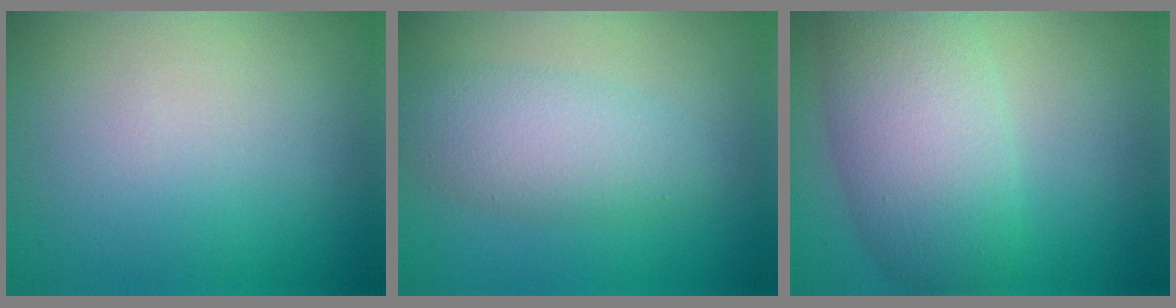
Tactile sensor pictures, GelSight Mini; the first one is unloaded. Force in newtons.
{"total": 4.2, "press": 4.2, "slide": 0.1}
{"total": 7.9, "press": 7.9, "slide": 0.3}